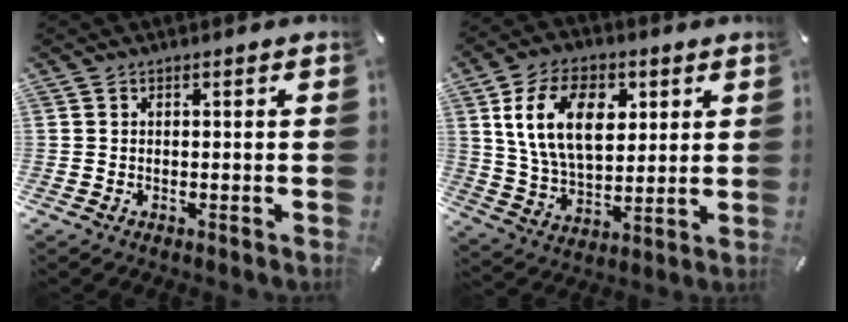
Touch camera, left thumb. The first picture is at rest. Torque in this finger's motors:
{"motor_torque": [2.43, 2.58, 1.53, -1.24, 0.24]}